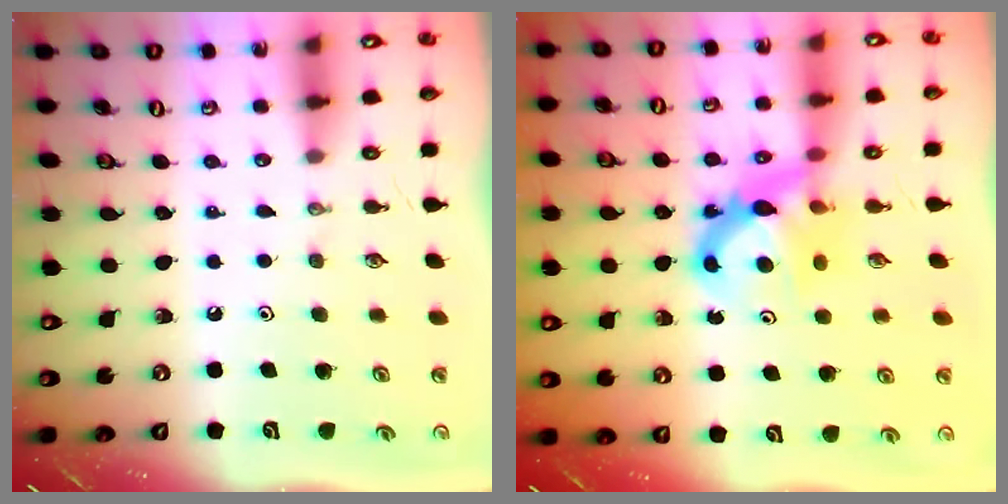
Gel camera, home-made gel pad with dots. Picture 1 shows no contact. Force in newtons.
{"total": 6.9, "press": 6.9, "slide": 0.6}